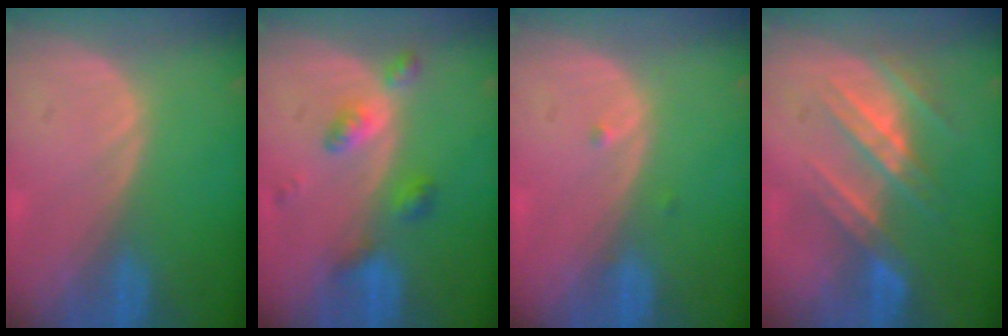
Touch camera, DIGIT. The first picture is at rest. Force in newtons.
{"total": 4.5, "press": 4.5, "slide": 0.0}
{"total": 0.9, "press": 0.7, "slide": 0.5}
{"total": 7.8, "press": 7.4, "slide": 2.6}